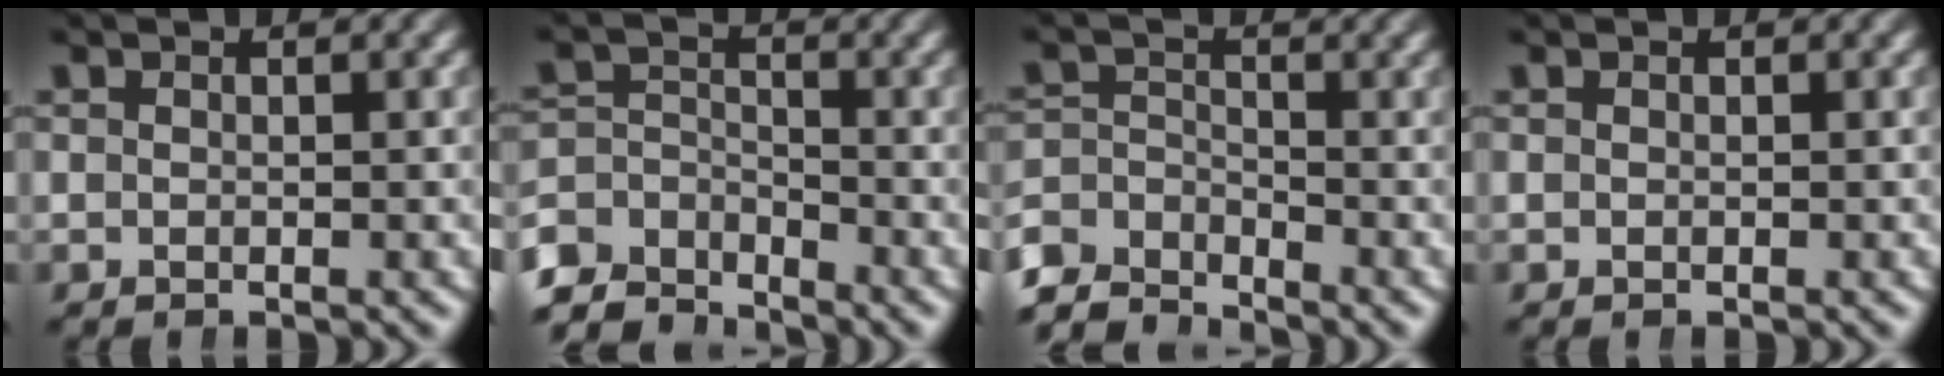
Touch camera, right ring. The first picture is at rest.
{"total": 5.8, "force": [-4.1, 3.5, 2.3], "torque": [-0.062, -0.039, -0.056]}
{"total": 4.8, "force": [-3.6, 2.7, 1.6], "torque": [-0.041, -0.030, -0.057]}
{"total": 0.0}